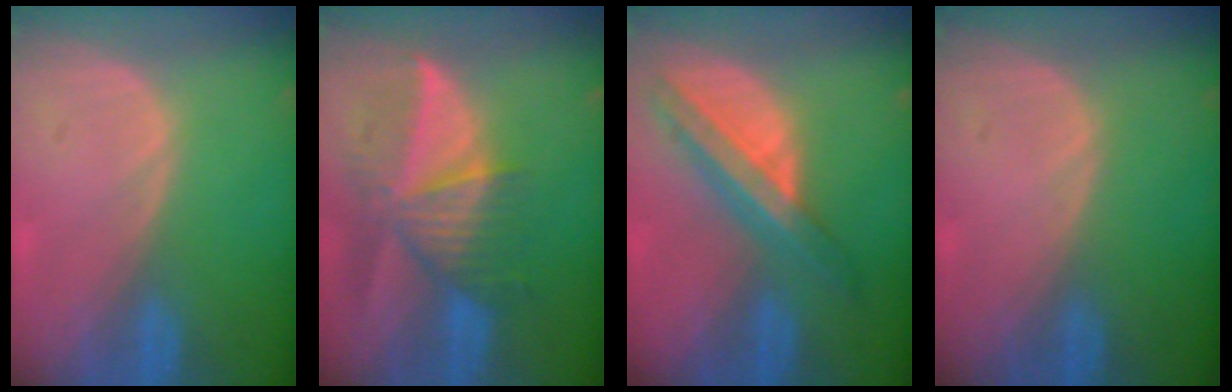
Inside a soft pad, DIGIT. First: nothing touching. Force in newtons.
{"total": 9.6, "press": 8.6, "slide": 4.3}
{"total": 8.2, "press": 7.0, "slide": 4.3}
{"total": 0.0}